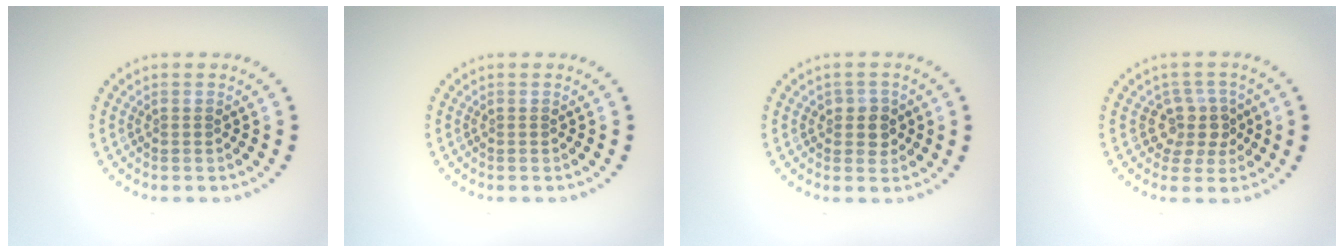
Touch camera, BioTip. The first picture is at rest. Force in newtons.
{"total": 0.0}
{"total": 1.9, "press": 1.8, "slide": 0.6}
{"total": 2.9, "press": 2.3, "slide": 1.7}